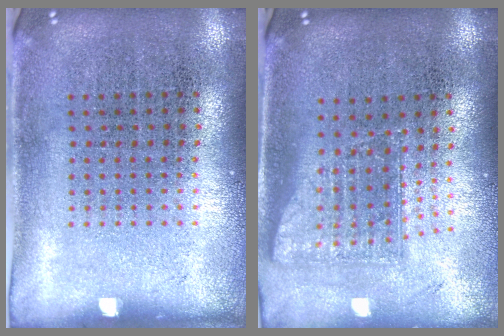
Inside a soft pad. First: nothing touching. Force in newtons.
{"total": 1.7, "press": 1.2, "slide": 1.1}